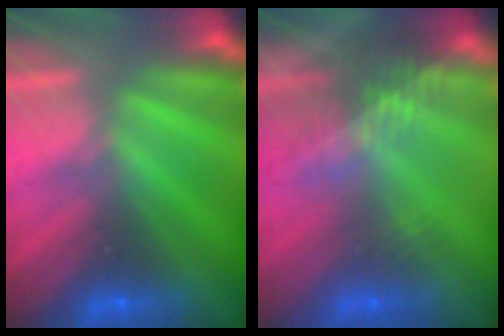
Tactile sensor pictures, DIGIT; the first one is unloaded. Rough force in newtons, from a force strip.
{"total": 2.4}